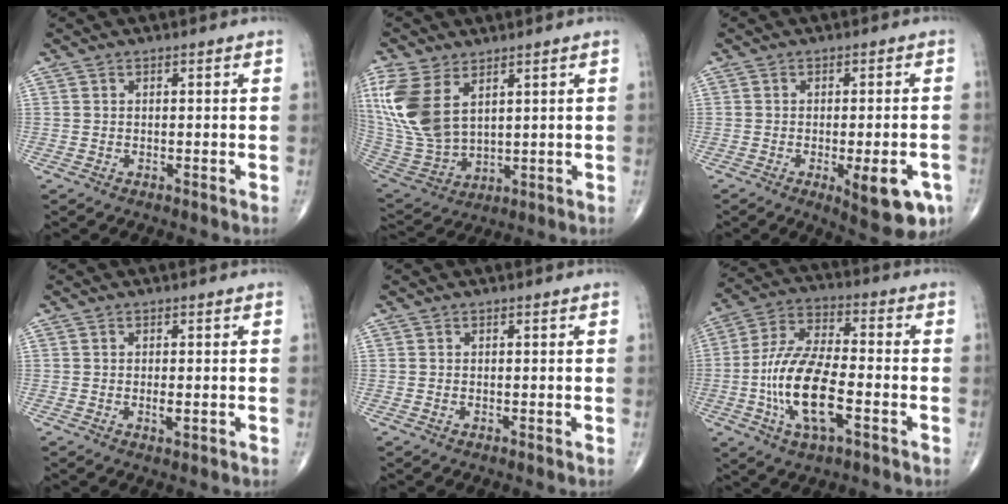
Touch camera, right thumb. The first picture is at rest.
{"total": 15.9, "force": [6.2, 9.3, 11.4], "torque": [-0.258, -0.023, 0.139]}
{"total": 10.7, "force": [-4.1, 3.5, 9.2], "torque": [-0.102, 0.002, -0.046]}
{"total": 1.6, "force": [-0.3, 0.6, 1.4], "torque": [-0.019, -0.002, -0.004]}
{"total": 0.0}
{"total": 15.8, "force": [-4.4, 6.5, 13.7], "torque": [-0.272, 0.025, -0.081]}